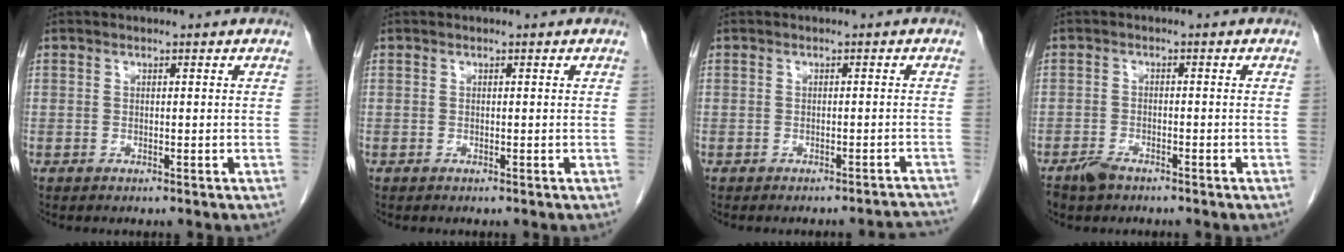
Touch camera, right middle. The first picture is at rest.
{"total": 0.0}
{"total": 5.7, "force": [-5.6, 0.4, 1.0], "torque": [0.000, -0.002, -0.056]}
{"total": 2.8, "force": [-2.1, 1.1, 1.4], "torque": [-0.031, -0.002, -0.034]}